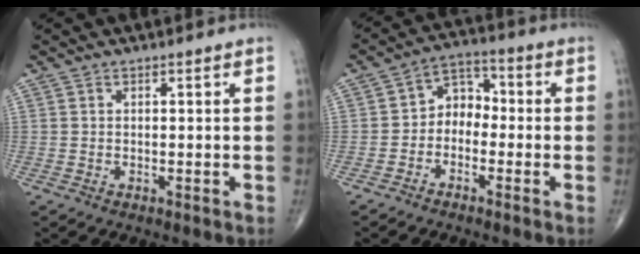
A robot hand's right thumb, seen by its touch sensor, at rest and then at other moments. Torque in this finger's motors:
{"motor_torque": [-0.10, 0.09, 0.37, -0.11, 0.08]}